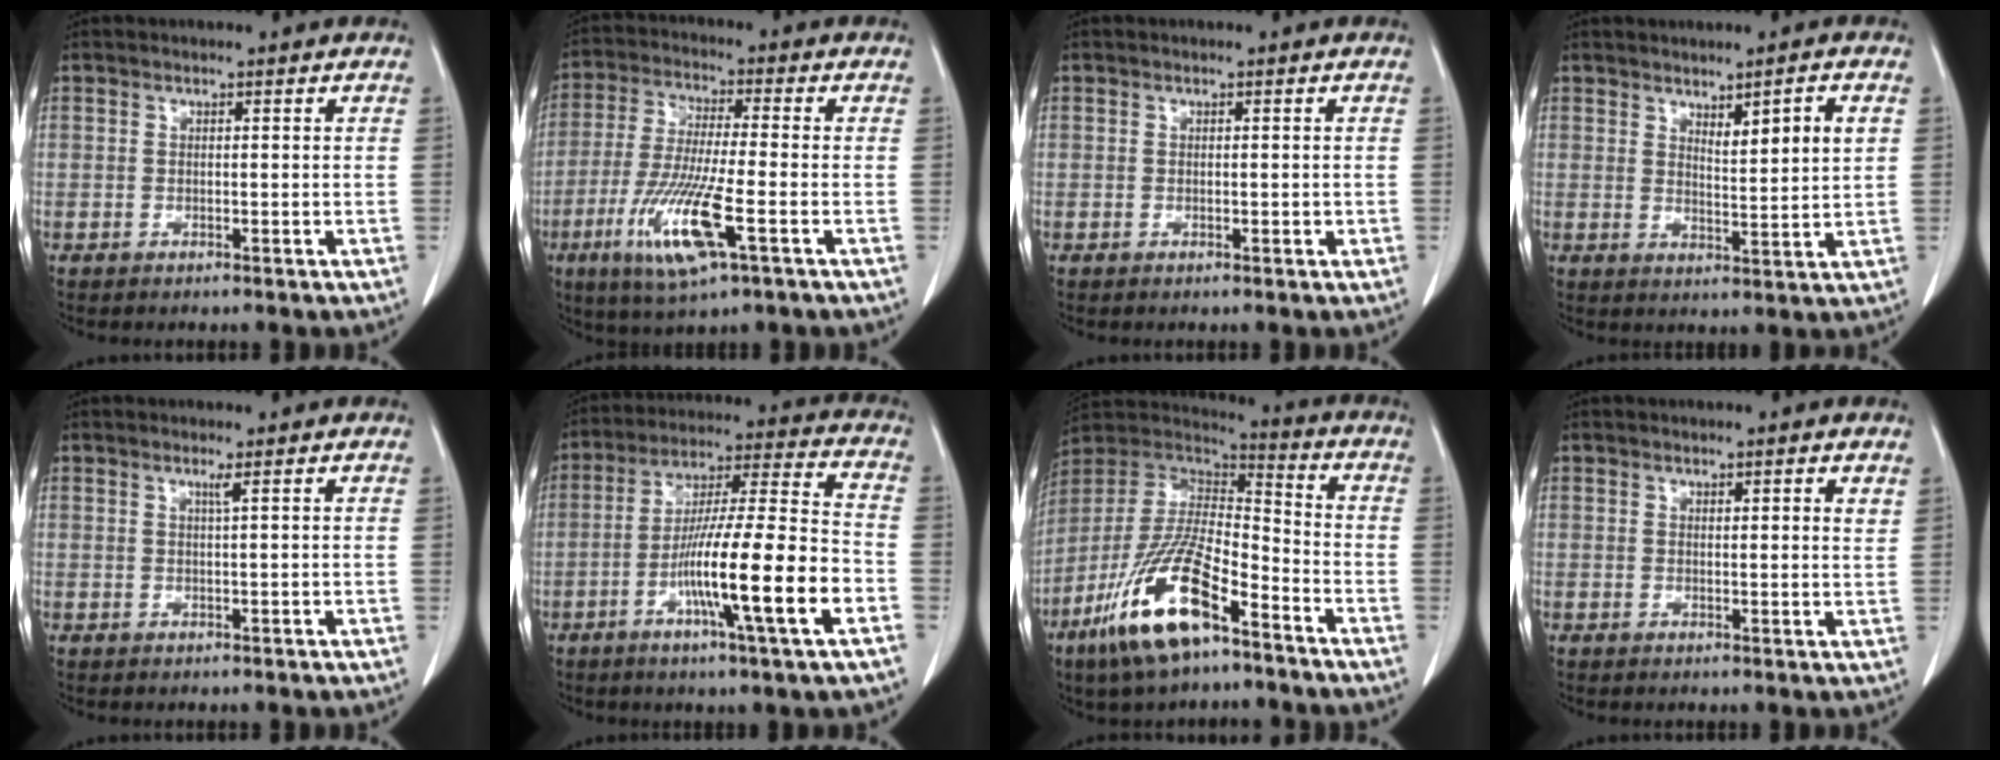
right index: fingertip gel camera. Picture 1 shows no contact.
{"total": 12.6, "force": [-4.9, 1.1, 11.6], "torque": [-0.241, -0.024, -0.087]}
{"total": 0.6, "force": [-0.1, 0.3, 0.5], "torque": [-0.010, 0.000, 0.001]}
{"total": 5.2, "force": [2.3, 0.2, 4.7], "torque": [-0.076, -0.006, 0.042]}
{"total": 1.0, "force": [0.5, -0.4, 0.8], "torque": [-0.023, -0.006, 0.013]}
{"total": 17.4, "force": [-6.2, 0.0, 16.3], "torque": [-0.283, -0.006, -0.105]}
{"total": 17.8, "force": [-10.1, 4.6, 13.9], "torque": [-0.292, -0.018, -0.186]}
{"total": 1.3, "force": [0.7, 0.1, 1.1], "torque": [-0.020, 0.001, 0.009]}